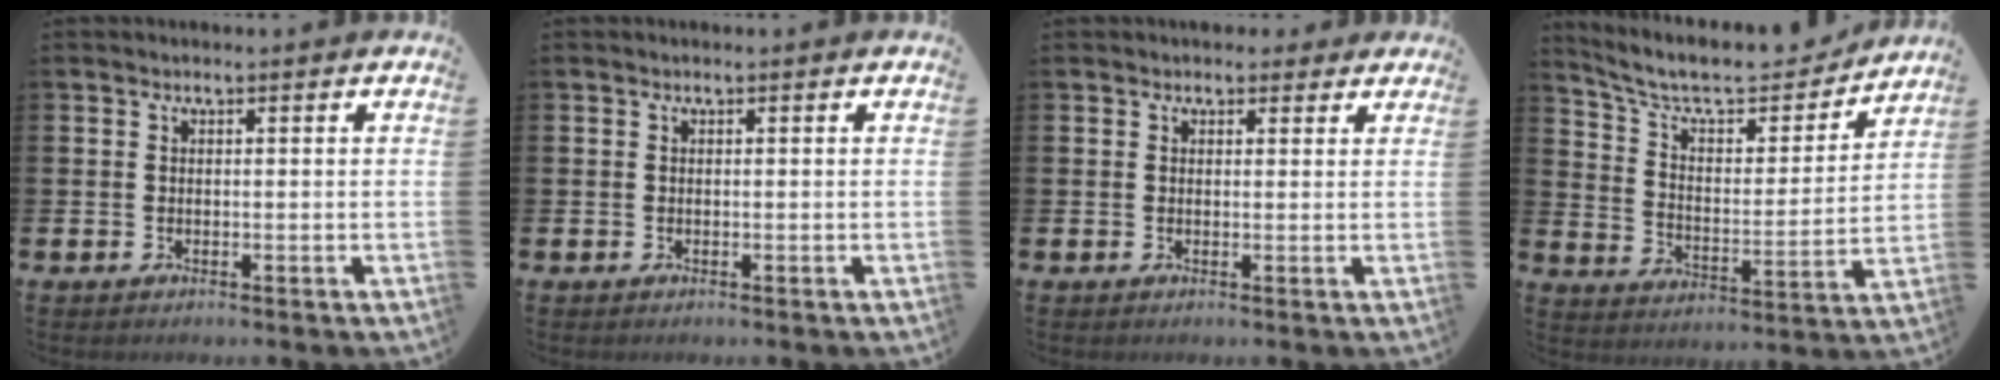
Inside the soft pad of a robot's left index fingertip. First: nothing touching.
{"total": 0.0}
{"total": 1.8, "force": [1.5, 0.9, 0.0], "torque": [0.011, 0.000, 0.024]}
{"total": 9.6, "force": [8.3, 2.9, 3.7], "torque": [-0.101, -0.055, 0.139]}